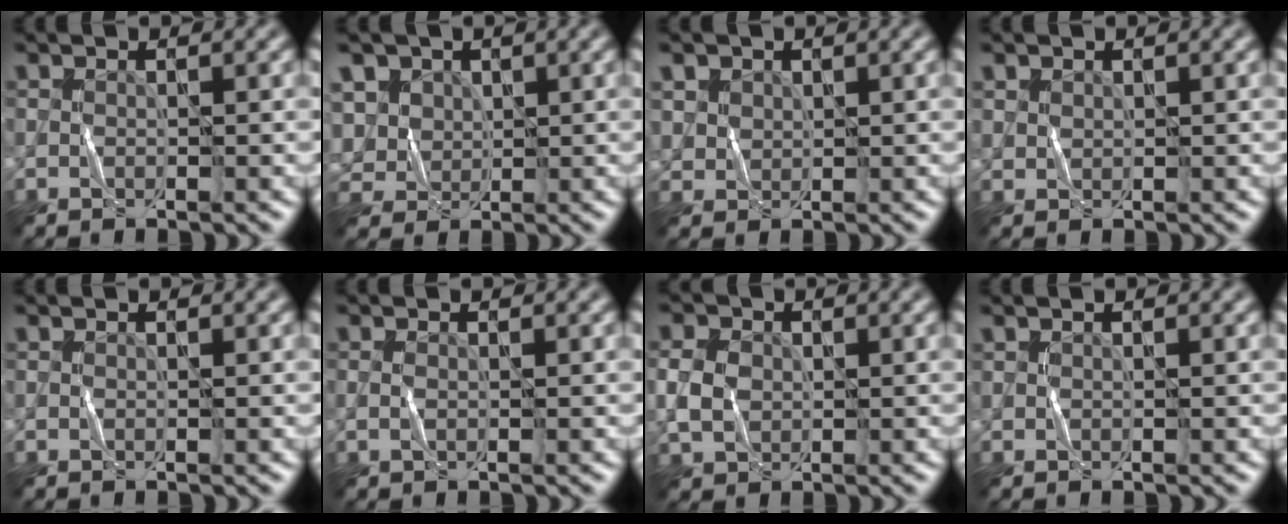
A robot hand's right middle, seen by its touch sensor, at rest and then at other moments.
{"total": 5.4, "force": [2.2, 4.3, 2.3], "torque": [-0.066, 0.011, 0.041]}
{"total": 2.5, "force": [1.3, 2.0, 0.8], "torque": [-0.031, -0.002, 0.041]}
{"total": 1.0, "force": [0.6, 0.7, 0.1], "torque": [-0.002, -0.002, 0.017]}
{"total": 0.0}
{"total": 0.7, "force": [0.0, 0.3, 0.6], "torque": [-0.017, 0.000, 0.000]}
{"total": 3.2, "force": [0.1, 2.6, 1.9], "torque": [-0.049, 0.004, -0.003]}
{"total": 0.0}